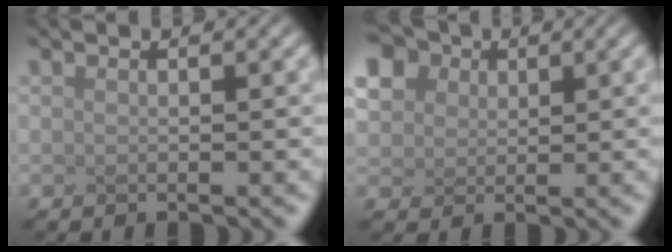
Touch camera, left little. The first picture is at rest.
{"total": 5.4, "force": [2.8, 4.2, 2.0], "torque": [-0.108, 0.021, 0.084]}